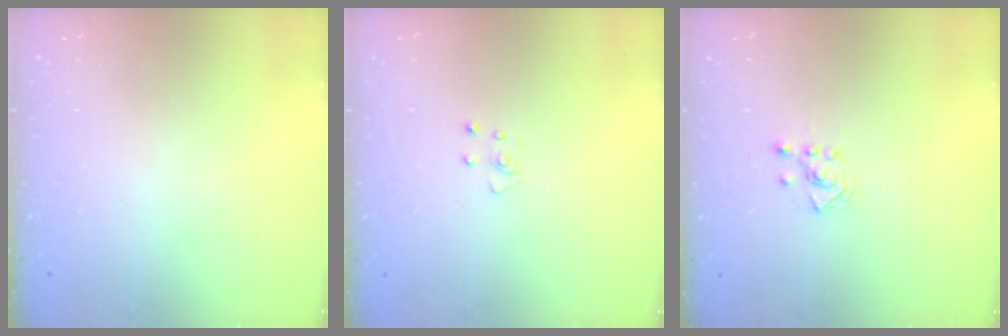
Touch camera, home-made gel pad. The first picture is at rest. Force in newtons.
{"total": 3.9, "press": 3.9, "slide": 0.3}
{"total": 3.7, "press": 3.6, "slide": 0.8}